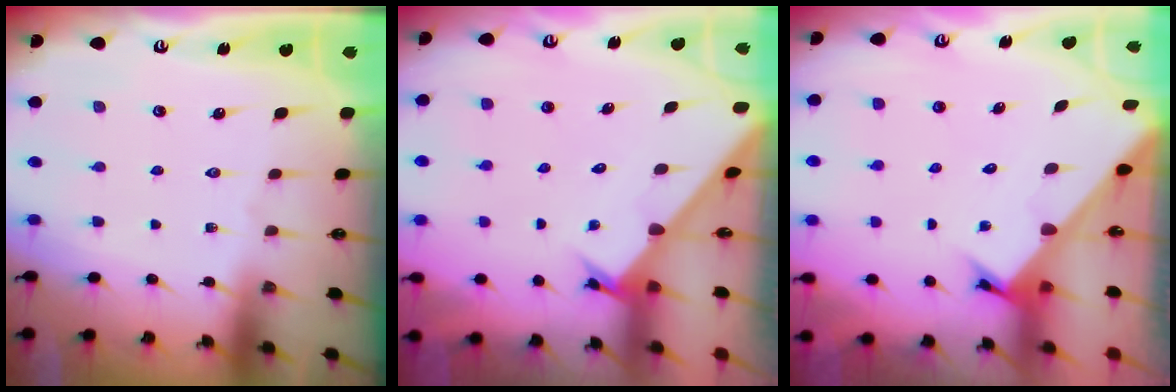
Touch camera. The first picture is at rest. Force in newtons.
{"total": 2.6, "press": 2.6, "slide": 0.3}
{"total": 2.7, "press": 2.7, "slide": 0.3}